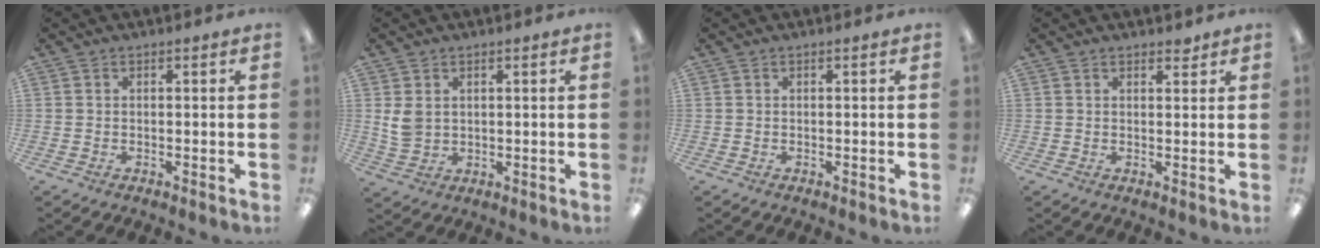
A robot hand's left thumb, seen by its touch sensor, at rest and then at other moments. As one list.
[{"total": 4.9, "force": [1.5, 3.9, 2.4], "torque": [-0.050, 0.001, 0.030]}, {"total": 0.0}, {"total": 1.8, "force": [1.6, 0.8, 0.5], "torque": [0.005, -0.007, 0.026]}]